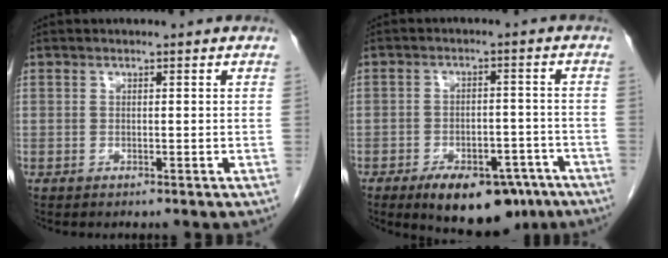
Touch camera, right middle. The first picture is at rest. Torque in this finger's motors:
{"motor_torque": [0.92, -1.22, 0.16, 0.08]}